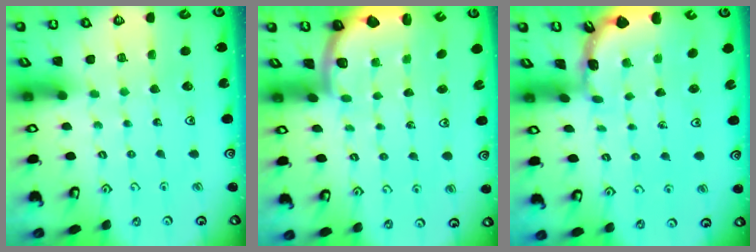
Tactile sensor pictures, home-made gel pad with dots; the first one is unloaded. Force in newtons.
{"total": 2.0, "press": 1.9, "slide": 0.5}
{"total": 1.8, "press": 1.8, "slide": 0.1}